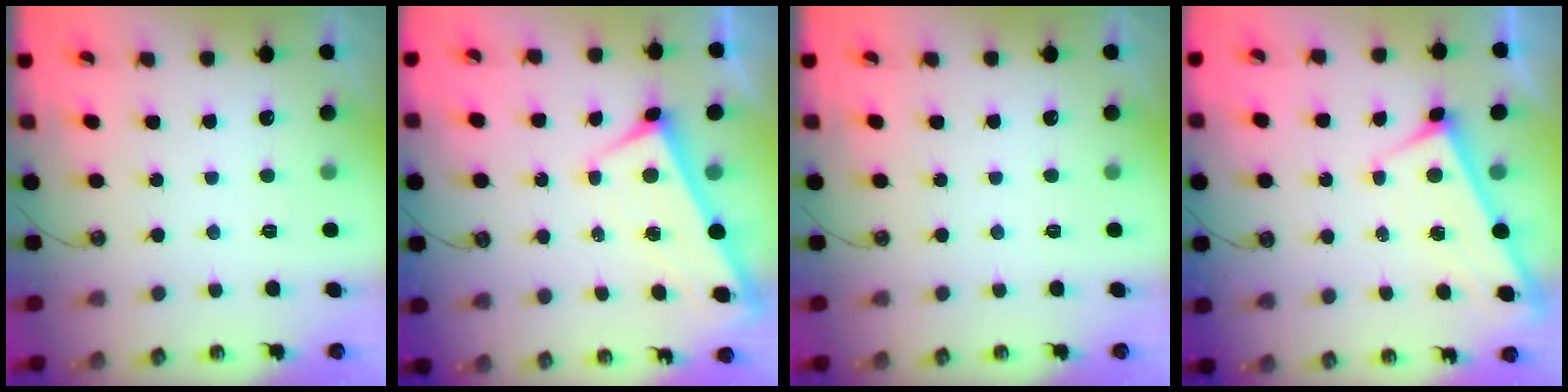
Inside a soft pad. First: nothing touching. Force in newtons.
{"total": 0.9, "press": 0.3, "slide": 0.8}
{"total": 0.0}
{"total": 3.1, "press": 3.1, "slide": 0.2}